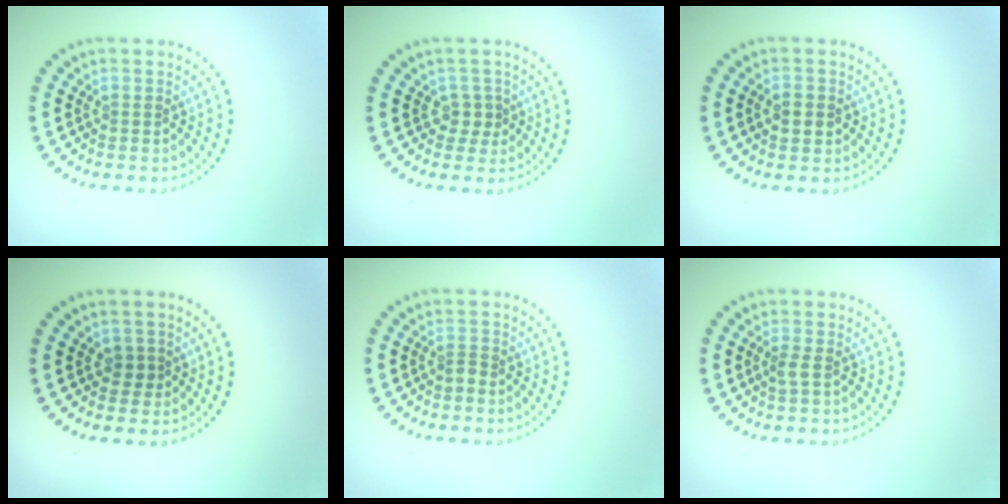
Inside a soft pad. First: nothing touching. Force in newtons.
{"total": 1.5, "press": 1.2, "slide": 0.9}
{"total": 2.3, "press": 2.3, "slide": 0.1}
{"total": 1.2, "press": 1.1, "slide": 0.5}
{"total": 0.8, "press": 0.4, "slide": 0.6}
{"total": 0.9, "press": 0.7, "slide": 0.6}